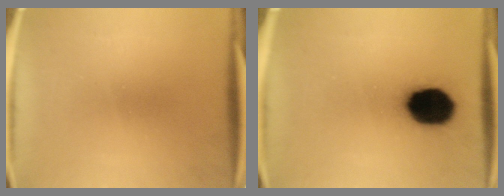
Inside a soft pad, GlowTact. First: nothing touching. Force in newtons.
{"total": 16.3}